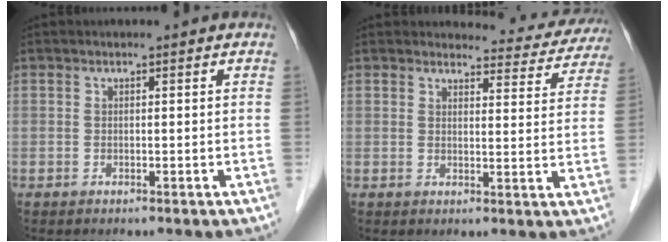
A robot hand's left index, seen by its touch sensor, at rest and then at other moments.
{"total": 9.8, "force": [9.5, 2.2, 0.2], "torque": [0.020, -0.027, 0.088]}